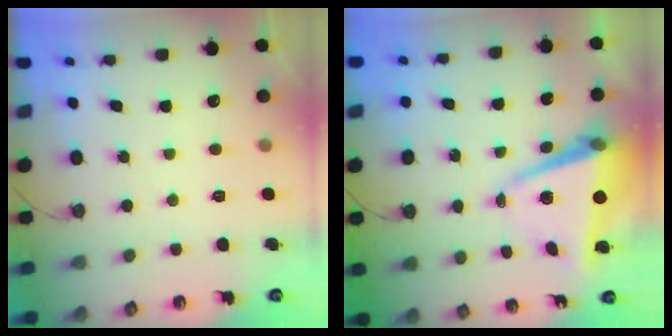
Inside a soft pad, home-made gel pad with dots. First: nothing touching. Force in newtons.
{"total": 9.2, "press": 9.1, "slide": 1.3}